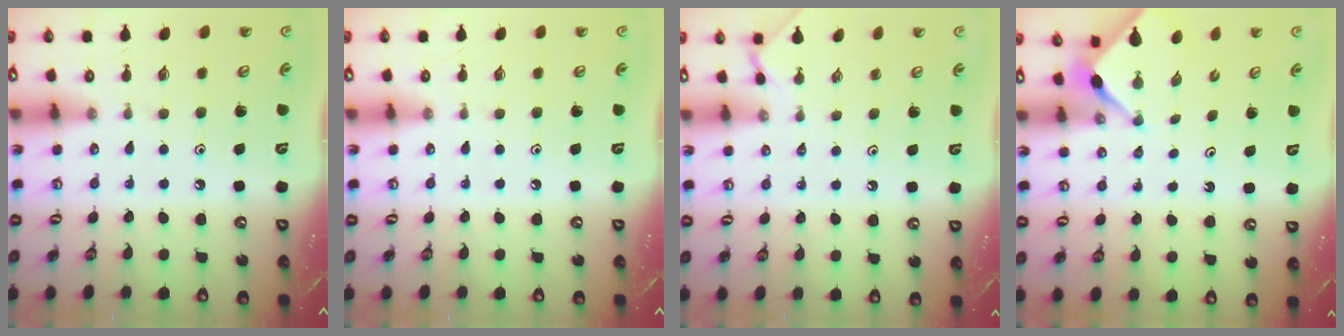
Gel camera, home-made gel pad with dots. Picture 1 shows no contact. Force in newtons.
{"total": 0.0}
{"total": 1.4, "press": 1.4, "slide": 0.2}
{"total": 3.0, "press": 2.9, "slide": 0.4}